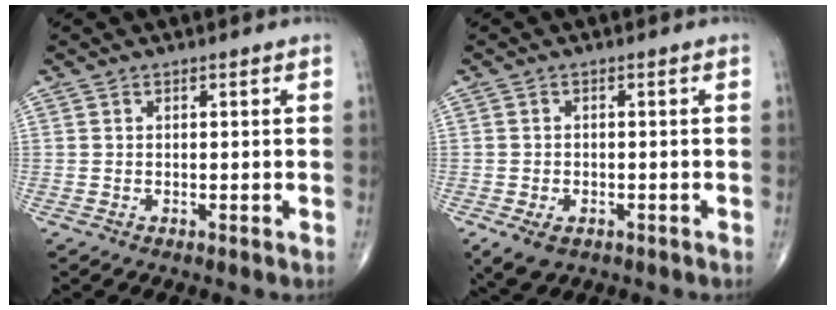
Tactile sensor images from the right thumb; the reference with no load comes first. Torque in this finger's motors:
{"motor_torque": [1.24, 0.48, 0.30, -0.99, 0.04]}